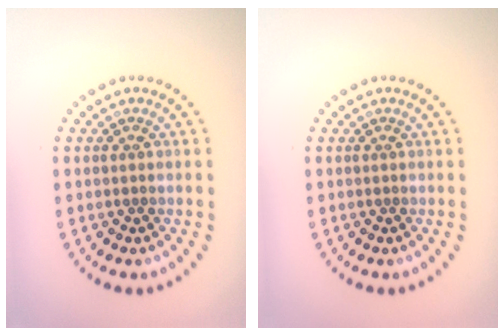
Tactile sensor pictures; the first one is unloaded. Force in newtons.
{"total": 0.0}